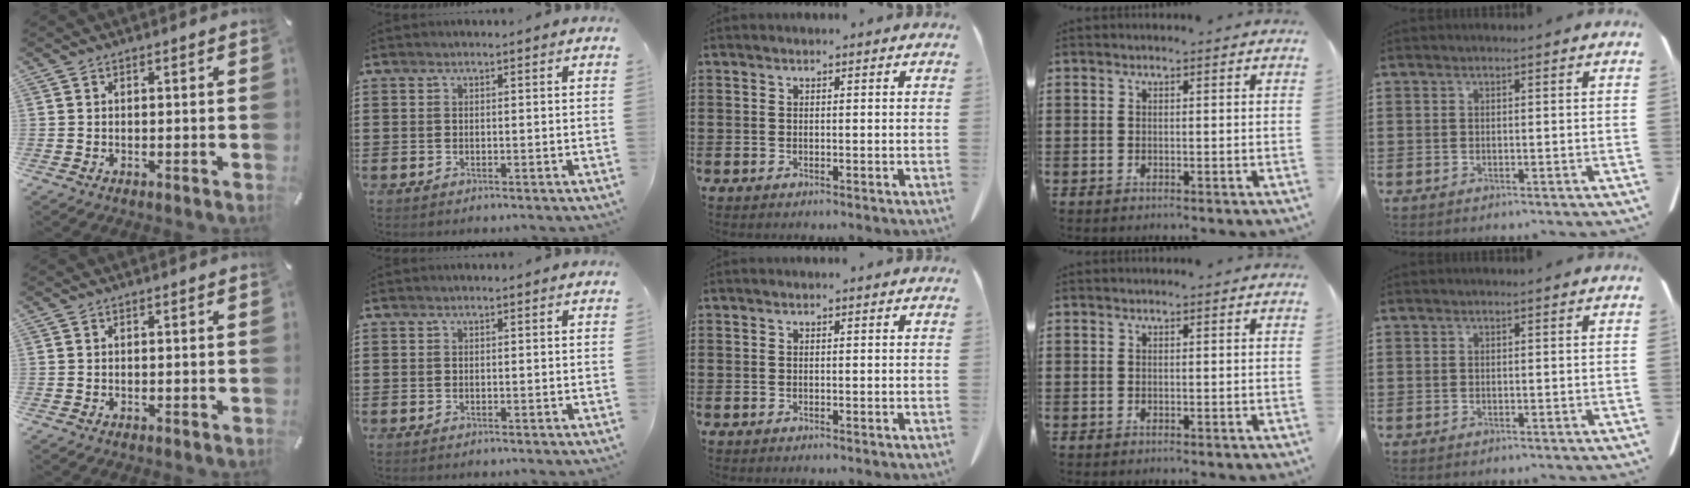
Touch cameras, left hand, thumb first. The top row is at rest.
{}